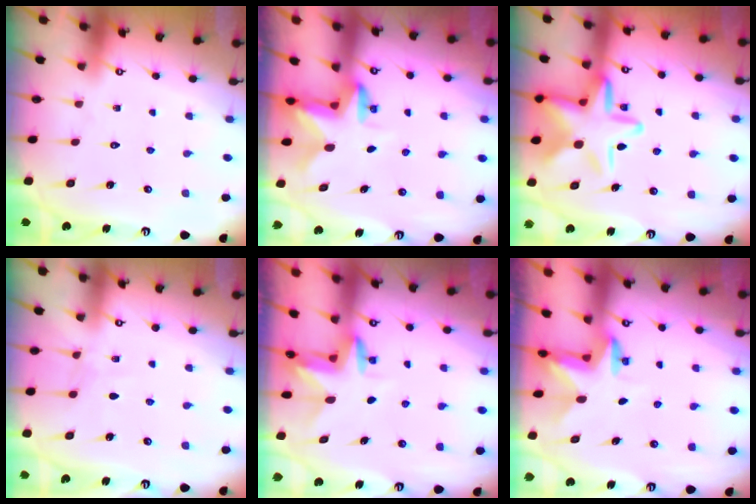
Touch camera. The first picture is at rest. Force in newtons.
{"total": 2.7, "press": 2.6, "slide": 0.5}
{"total": 15.5, "press": 15.4, "slide": 1.5}
{"total": 4.9, "press": 4.8, "slide": 0.5}
{"total": 3.3, "press": 3.3, "slide": 0.3}
{"total": 2.4, "press": 2.3, "slide": 0.4}